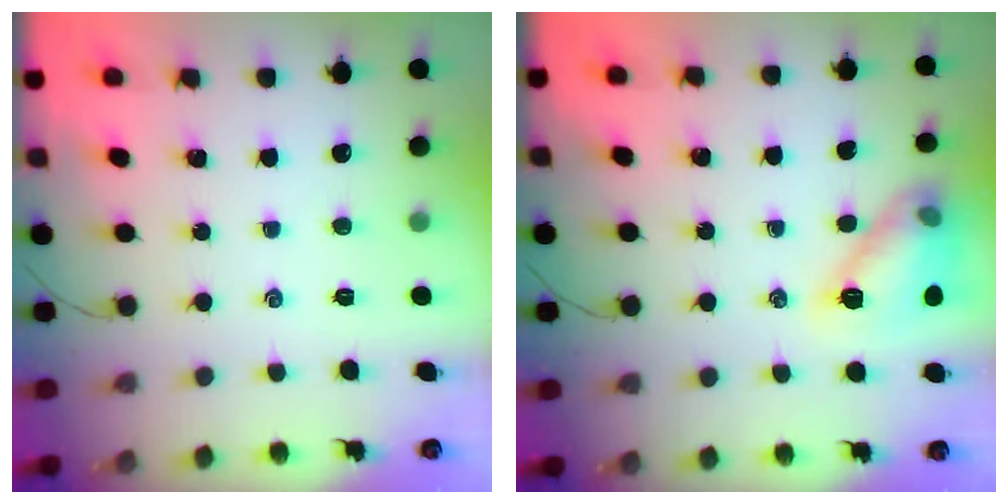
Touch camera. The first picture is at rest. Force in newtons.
{"total": 12.8, "press": 12.8, "slide": 0.2}